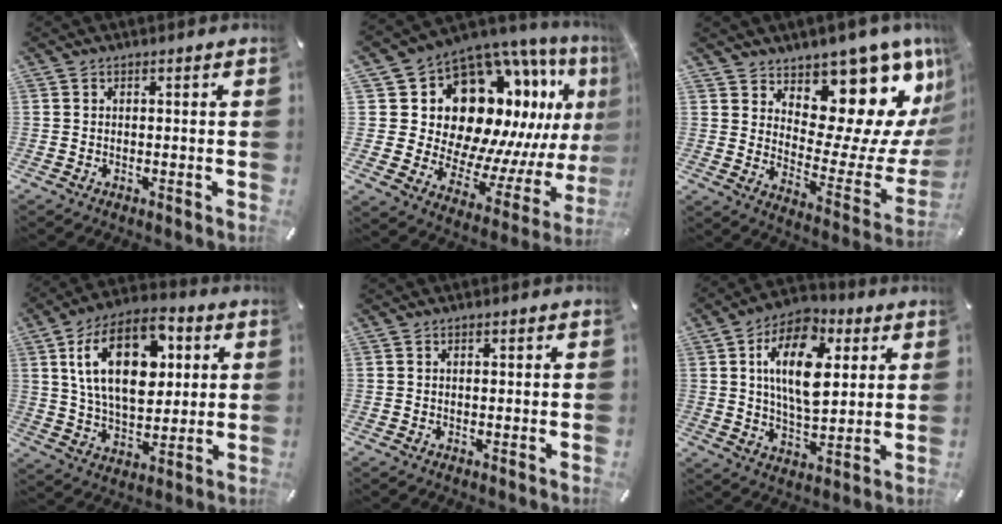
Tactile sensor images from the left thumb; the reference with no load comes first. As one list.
[{"total": 19.4, "force": [9.2, 13.4, 10.6], "torque": [-0.167, -0.108, 0.183]}, {"total": 13.8, "force": [10.6, 6.6, 6.1], "torque": [-0.049, -0.122, 0.169]}, {"total": 19.7, "force": [6.0, 11.9, 14.5], "torque": [-0.283, 0.000, 0.099]}, {"total": 0.7, "force": [0.2, 0.4, 0.6], "torque": [-0.012, 0.003, 0.003]}, {"total": 16.2, "force": [5.1, 9.4, 12.2], "torque": [-0.219, -0.008, 0.085]}]